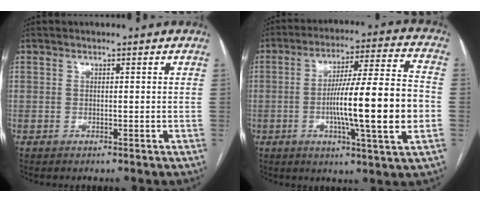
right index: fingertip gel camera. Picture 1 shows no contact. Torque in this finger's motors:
{"motor_torque": [2.14, 0.00, 1.05, 0.21]}